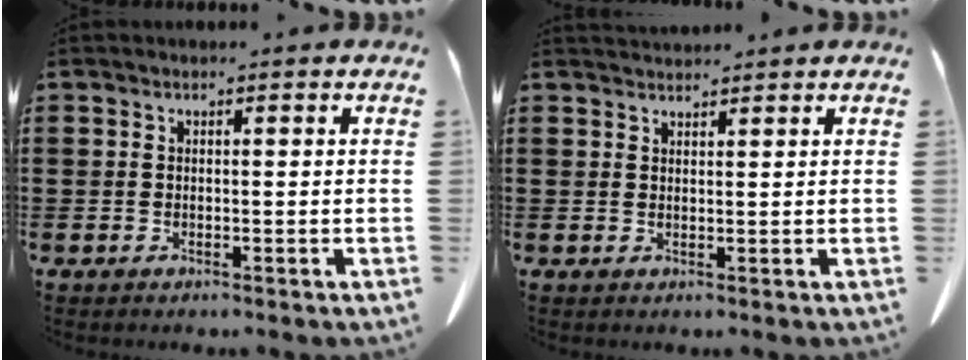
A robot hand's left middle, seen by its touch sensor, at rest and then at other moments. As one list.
[{"total": 1.5, "force": [1.5, 0.2, 0.1], "torque": [-0.005, 0.002, 0.030]}]